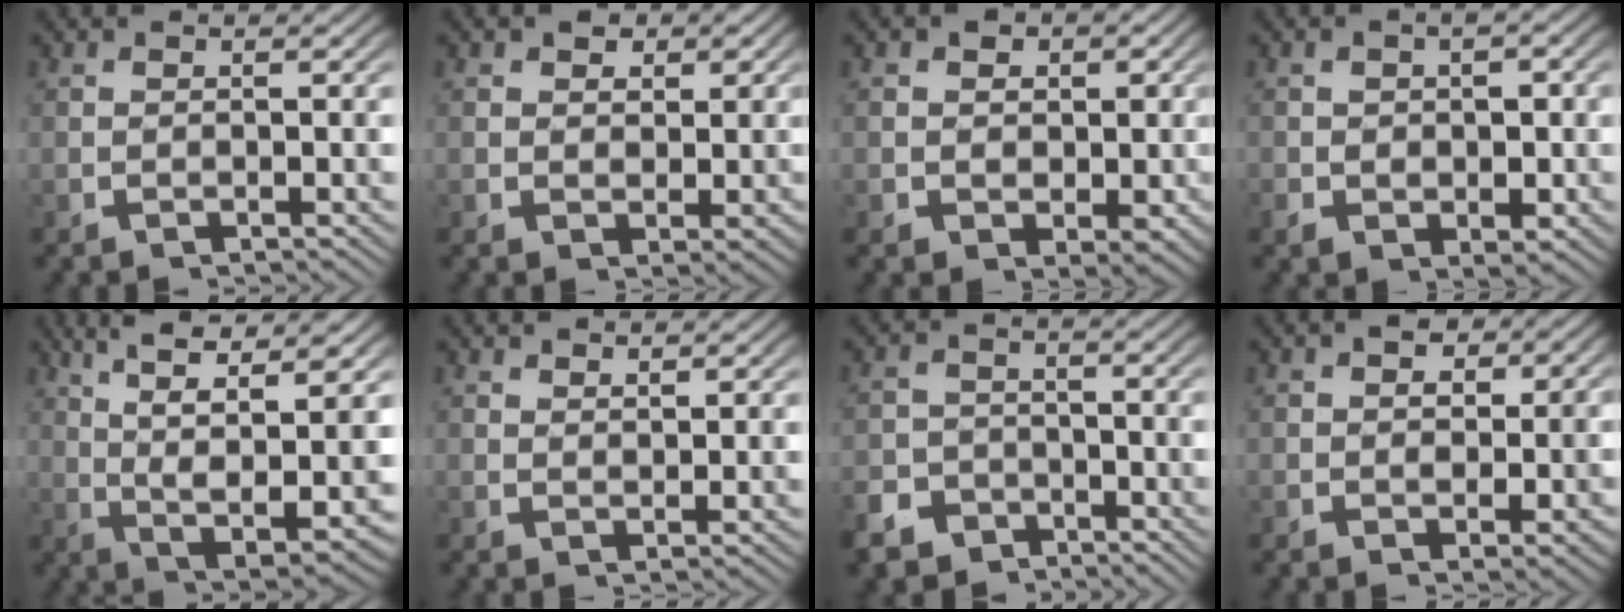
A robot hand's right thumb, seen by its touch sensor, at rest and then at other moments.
{"total": 3.8, "force": [1.4, 3.1, 1.8], "torque": [-0.028, -0.020, 0.031]}
{"total": 5.9, "force": [1.0, 4.9, 3.2], "torque": [-0.050, -0.026, 0.024]}
{"total": 3.6, "force": [-0.3, 2.7, 2.2], "torque": [-0.041, -0.019, 0.003]}
{"total": 10.9, "force": [2.8, 5.4, 9.1], "torque": [-0.160, -0.020, 0.053]}
{"total": 1.7, "force": [1.7, 0.2, 0.2], "torque": [-0.002, -0.006, 0.037]}
{"total": 6.0, "force": [-4.7, 3.7, 0.9], "torque": [0.002, -0.022, -0.082]}
{"total": 4.0, "force": [0.8, 3.1, 2.4], "torque": [-0.034, -0.019, 0.016]}